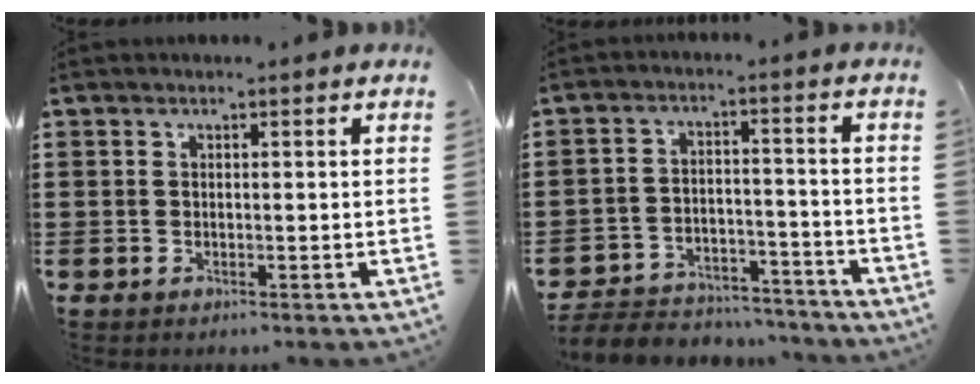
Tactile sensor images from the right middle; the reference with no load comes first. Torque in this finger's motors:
{"motor_torque": [0.26, -0.09, 0.42, 0.09]}